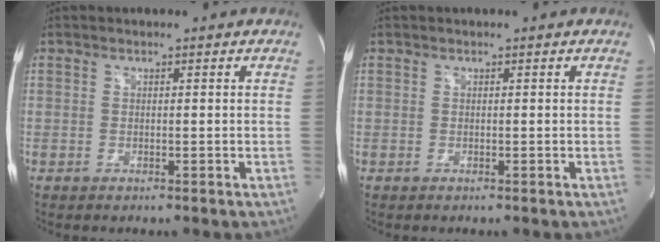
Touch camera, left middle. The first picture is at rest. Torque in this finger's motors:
{"motor_torque": [0.11, -0.06, -0.07, -0.01]}